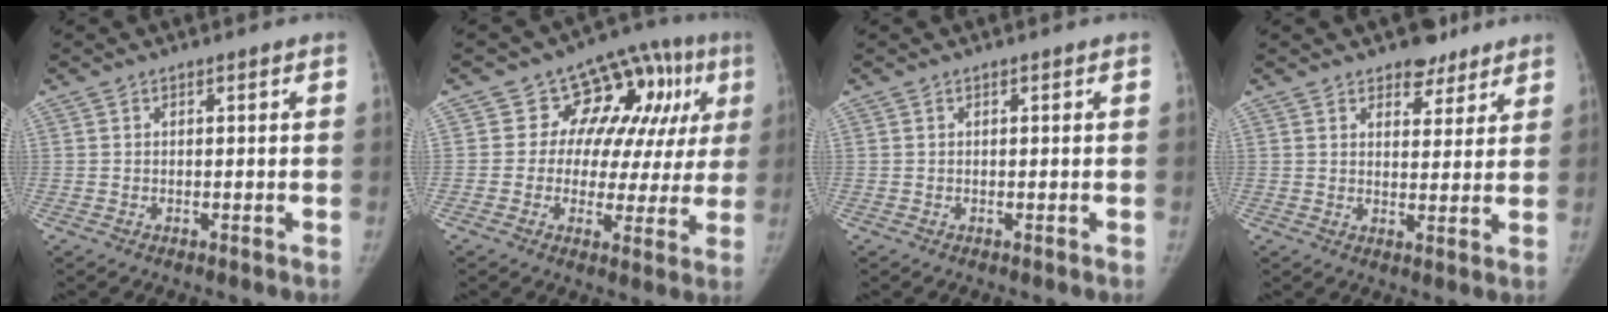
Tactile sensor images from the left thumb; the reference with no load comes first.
{"total": 13.7, "force": [4.3, 10.0, 8.4], "torque": [-0.044, 0.014, 0.052]}
{"total": 0.0}
{"total": 5.8, "force": [4.3, 3.3, 1.9], "torque": [0.006, -0.025, 0.063]}